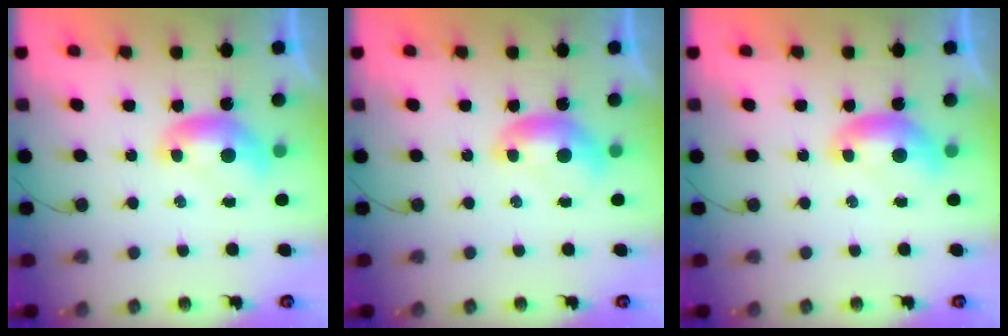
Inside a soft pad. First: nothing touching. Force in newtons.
{"total": 0.0}
{"total": 0.0}